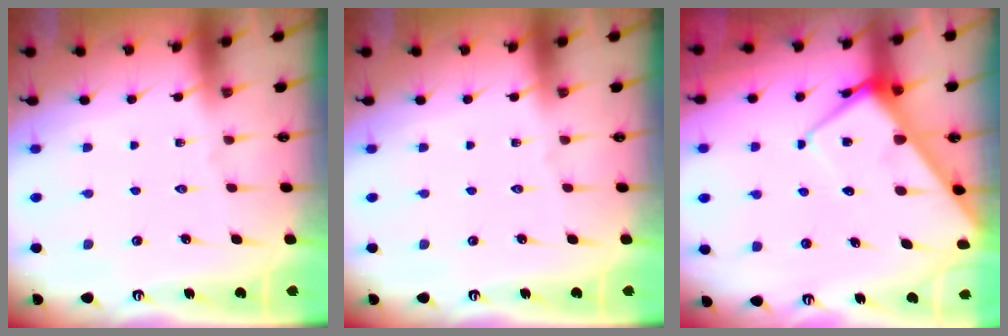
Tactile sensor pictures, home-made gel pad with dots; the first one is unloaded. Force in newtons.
{"total": 0.0}
{"total": 8.4, "press": 8.4, "slide": 0.6}